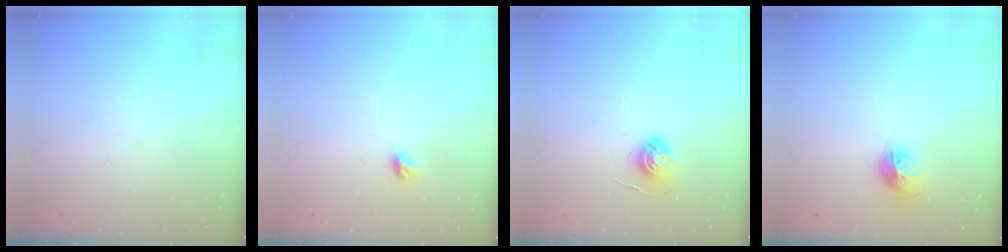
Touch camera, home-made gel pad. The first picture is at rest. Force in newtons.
{"total": 4.4, "press": 4.4, "slide": 0.5}
{"total": 5.7, "press": 5.7, "slide": 0.5}
{"total": 10.0, "press": 9.9, "slide": 1.2}